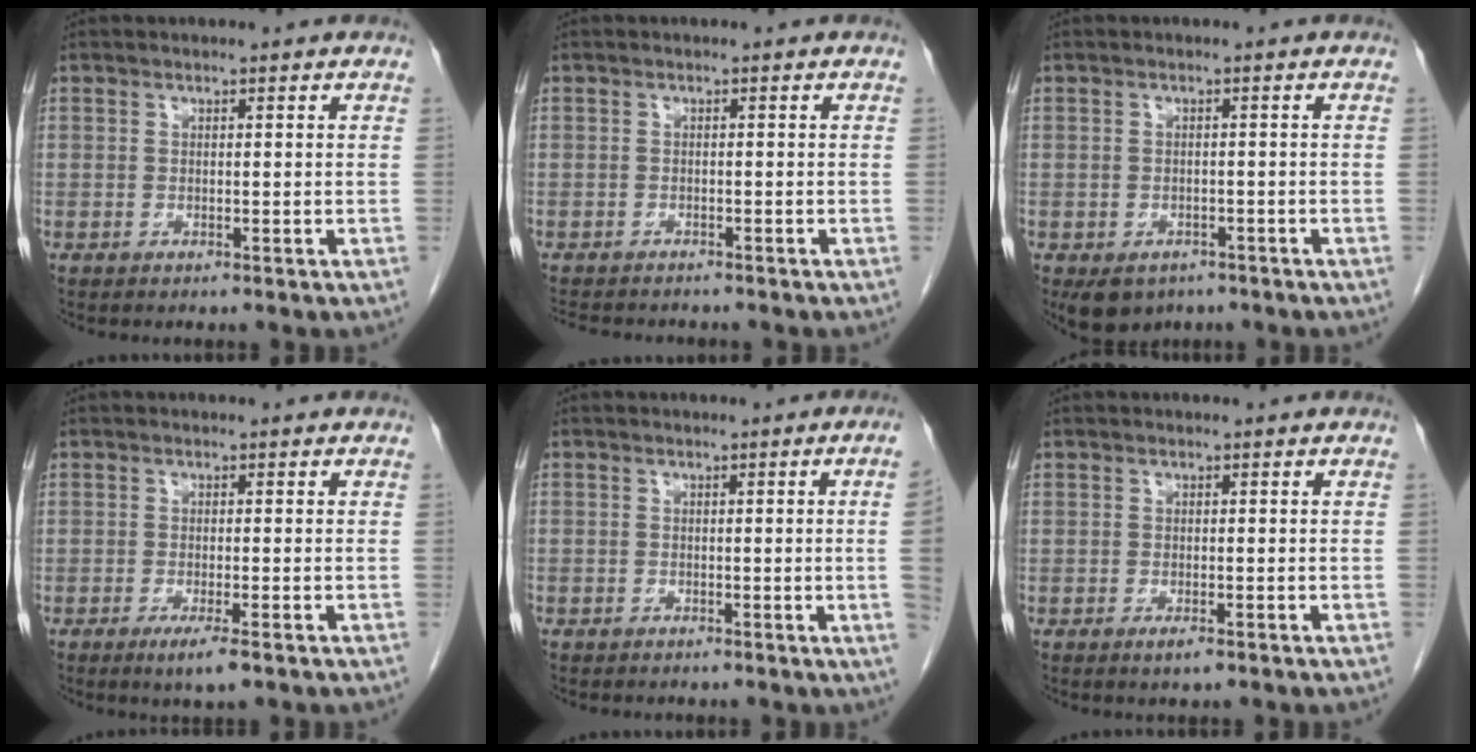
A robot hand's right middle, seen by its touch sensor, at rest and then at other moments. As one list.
[{"total": 6.2, "force": [-5.6, 1.6, 2.1], "torque": [-0.030, -0.006, -0.081]}, {"total": 5.2, "force": [-3.4, 3.5, 1.8], "torque": [-0.027, -0.001, -0.043]}, {"total": 3.2, "force": [-1.8, 0.2, 2.6], "torque": [-0.046, -0.009, -0.030]}, {"total": 3.2, "force": [-0.4, -1.0, 2.9], "torque": [-0.031, -0.002, -0.005]}, {"total": 1.4, "force": [-0.8, 0.3, 1.0], "torque": [-0.019, -0.002, -0.011]}]